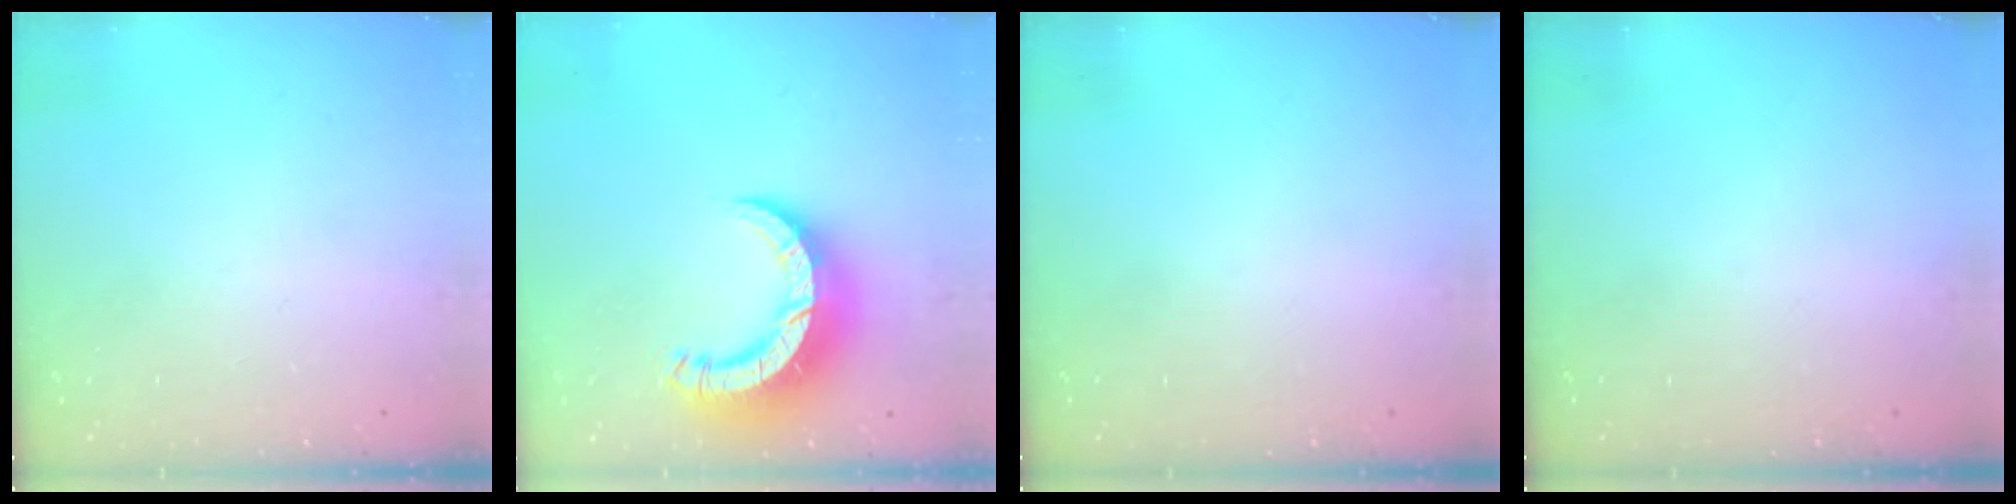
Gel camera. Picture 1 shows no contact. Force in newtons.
{"total": 14.4, "press": 14.3, "slide": 1.5}
{"total": 0.0}
{"total": 0.0}